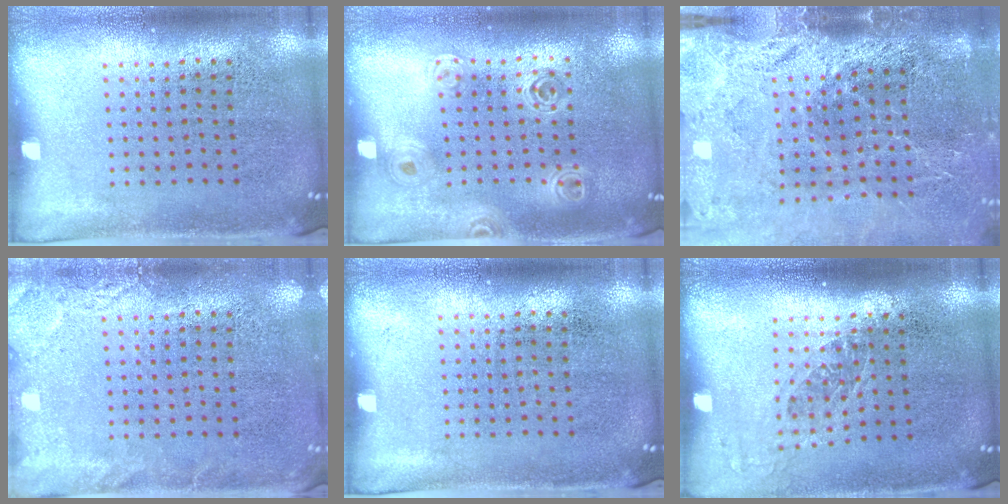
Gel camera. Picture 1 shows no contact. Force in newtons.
{"total": 1.4, "press": 1.3, "slide": 0.5}
{"total": 4.0, "press": 3.3, "slide": 2.2}
{"total": 2.4, "press": 2.4, "slide": 0.3}
{"total": 0.0}
{"total": 1.2, "press": 1.0, "slide": 0.7}